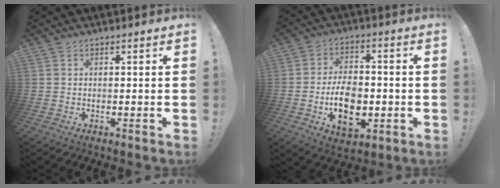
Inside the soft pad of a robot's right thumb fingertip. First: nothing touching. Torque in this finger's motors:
{"motor_torque": [1.76, 1.32, 0.26, 0.60, 0.08]}